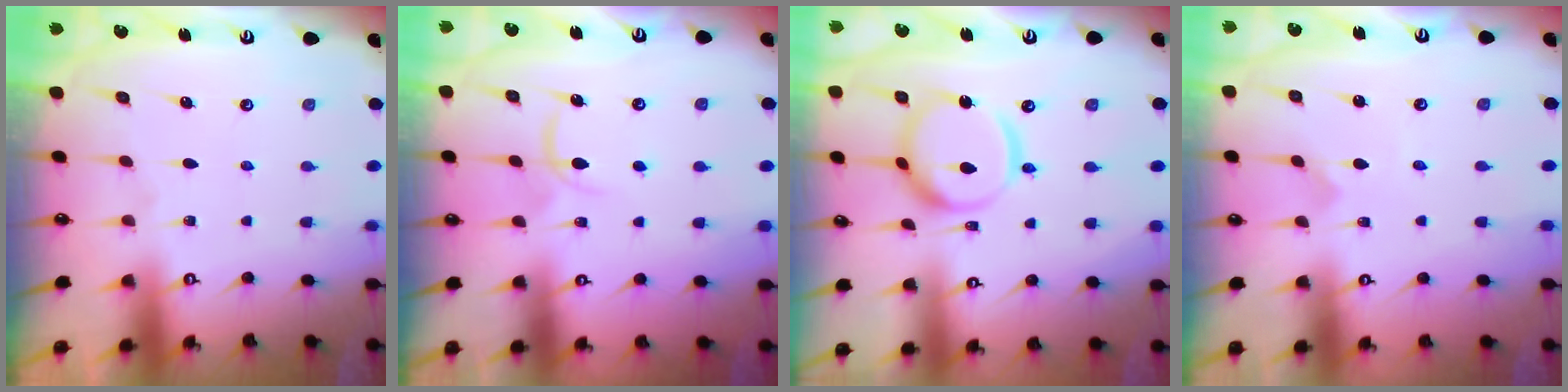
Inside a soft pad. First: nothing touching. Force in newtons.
{"total": 5.7, "press": 5.7, "slide": 0.8}
{"total": 13.7, "press": 13.7, "slide": 1.3}
{"total": 0.0}